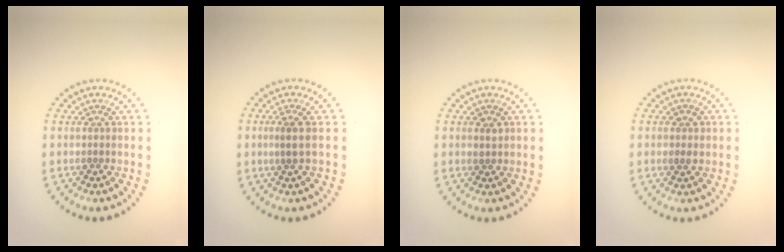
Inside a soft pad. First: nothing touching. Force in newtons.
{"total": 1.0, "press": 0.7, "slide": 0.7}
{"total": 0.9, "press": 0.9, "slide": 0.0}
{"total": 1.2, "press": 1.2, "slide": 0.2}